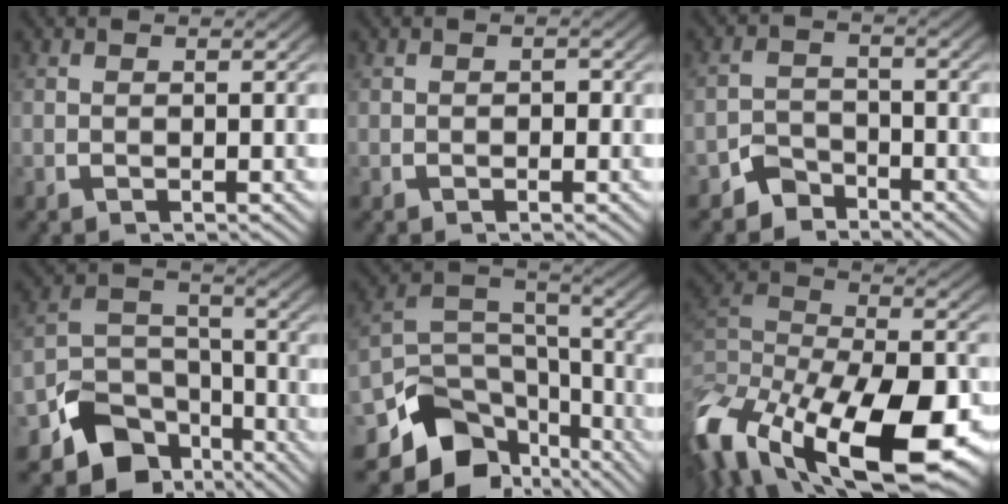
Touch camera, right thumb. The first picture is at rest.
{"total": 0.5, "force": [-0.3, 0.4, 0.2], "torque": [-0.003, -0.005, -0.005]}
{"total": 3.5, "force": [-3.0, 1.8, 0.4], "torque": [0.006, -0.011, -0.056]}
{"total": 9.0, "force": [-4.9, 6.2, 4.4], "torque": [-0.071, -0.021, -0.080]}
{"total": 11.2, "force": [-4.8, 7.6, 6.7], "torque": [-0.122, -0.030, -0.073]}
{"total": 16.8, "force": [-4.7, 10.5, 12.2], "torque": [-0.273, -0.076, -0.038]}